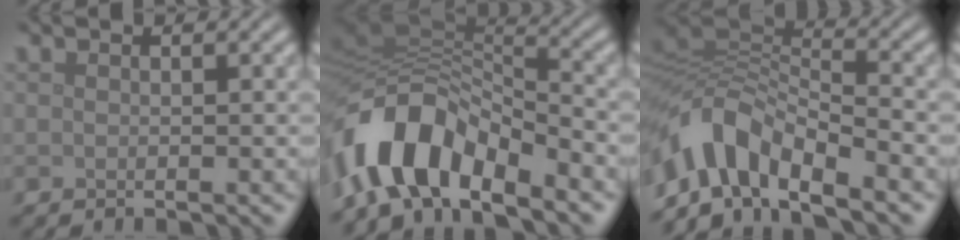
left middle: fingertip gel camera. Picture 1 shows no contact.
{"total": 10.5, "force": [-5.6, 5.3, 7.1], "torque": [-0.129, 0.007, -0.106]}
{"total": 8.0, "force": [-4.8, 3.8, 5.1], "torque": [-0.090, 0.004, -0.099]}